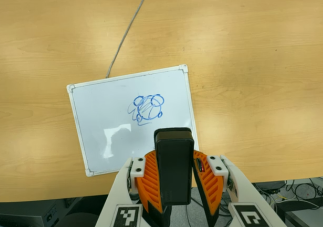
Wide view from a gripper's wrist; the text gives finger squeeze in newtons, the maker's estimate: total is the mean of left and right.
{"total": 7.9, "left": 6.8, "right": 9.0}